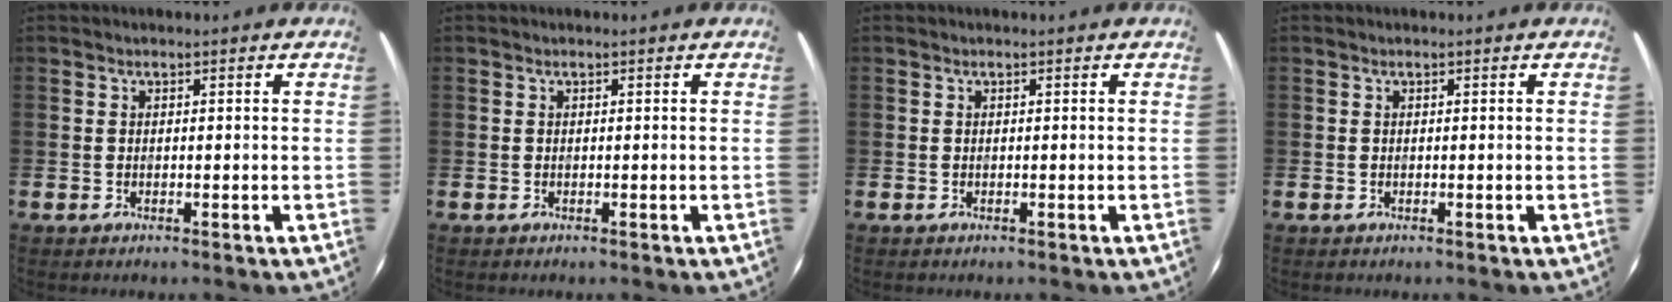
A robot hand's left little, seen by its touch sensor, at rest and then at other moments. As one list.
[{"total": 0.0}, {"total": 0.0}, {"total": 0.0}]